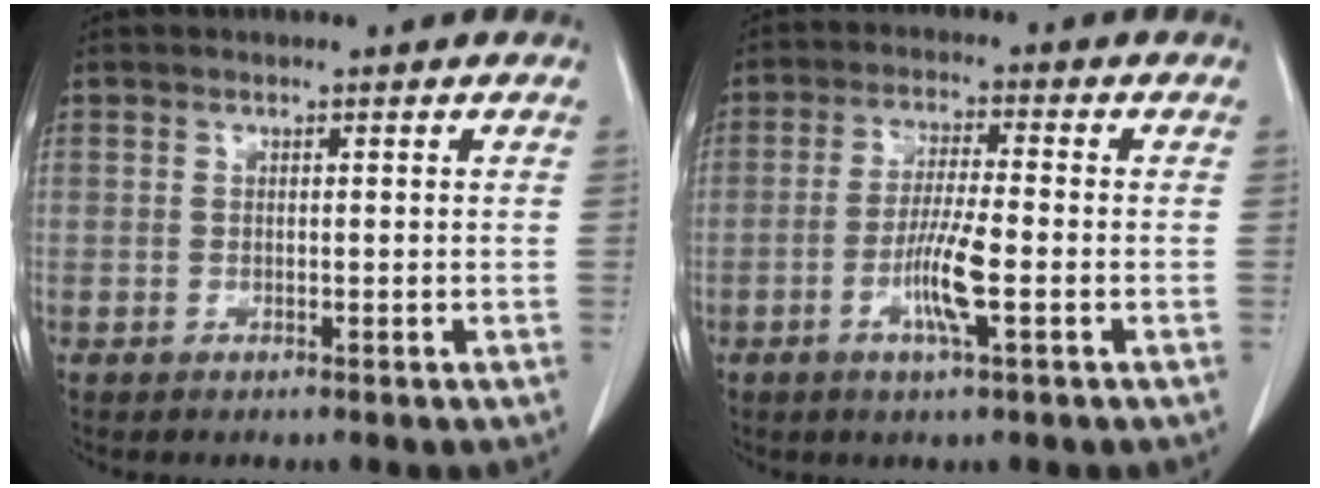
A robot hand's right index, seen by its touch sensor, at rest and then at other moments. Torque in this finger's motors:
{"motor_torque": [0.15, 0.02, 0.11, 0.05]}